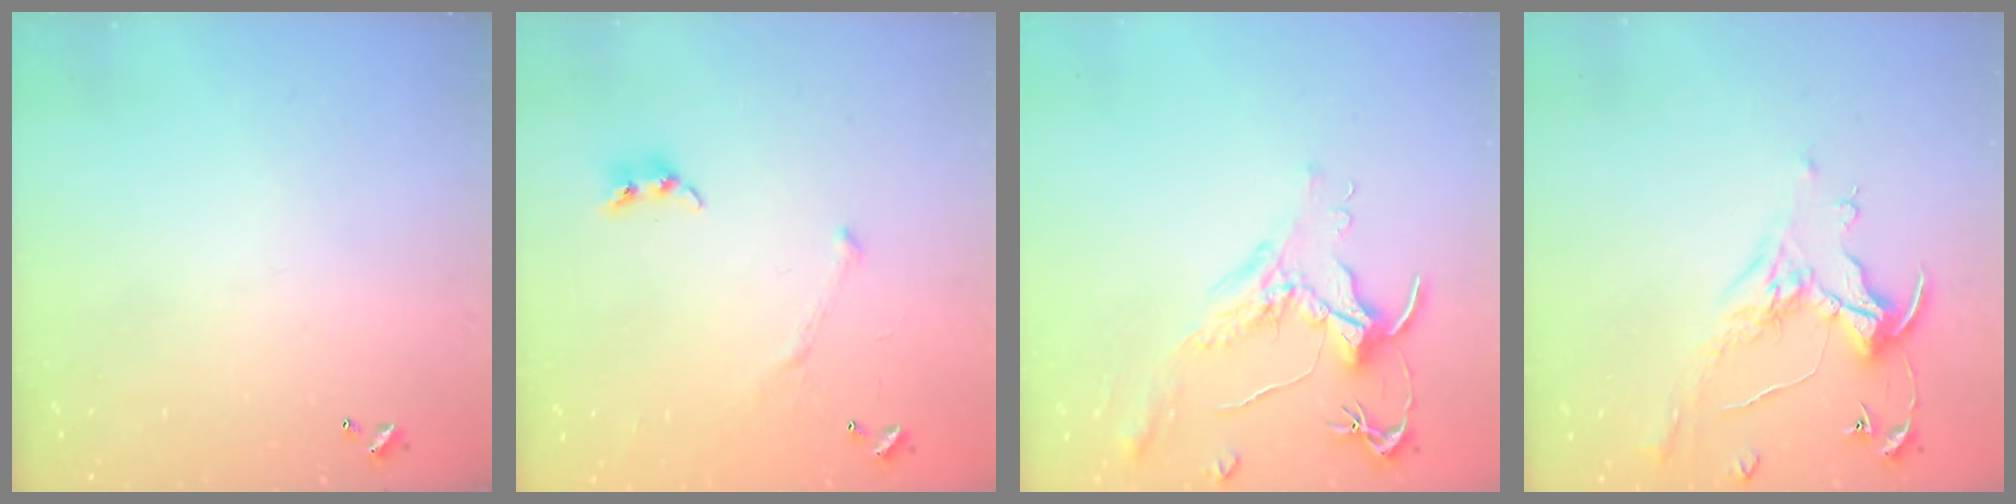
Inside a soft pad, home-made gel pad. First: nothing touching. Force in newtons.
{"total": 3.9, "press": 3.8, "slide": 0.7}
{"total": 1.6, "press": 1.4, "slide": 0.7}
{"total": 0.8, "press": 0.7, "slide": 0.5}